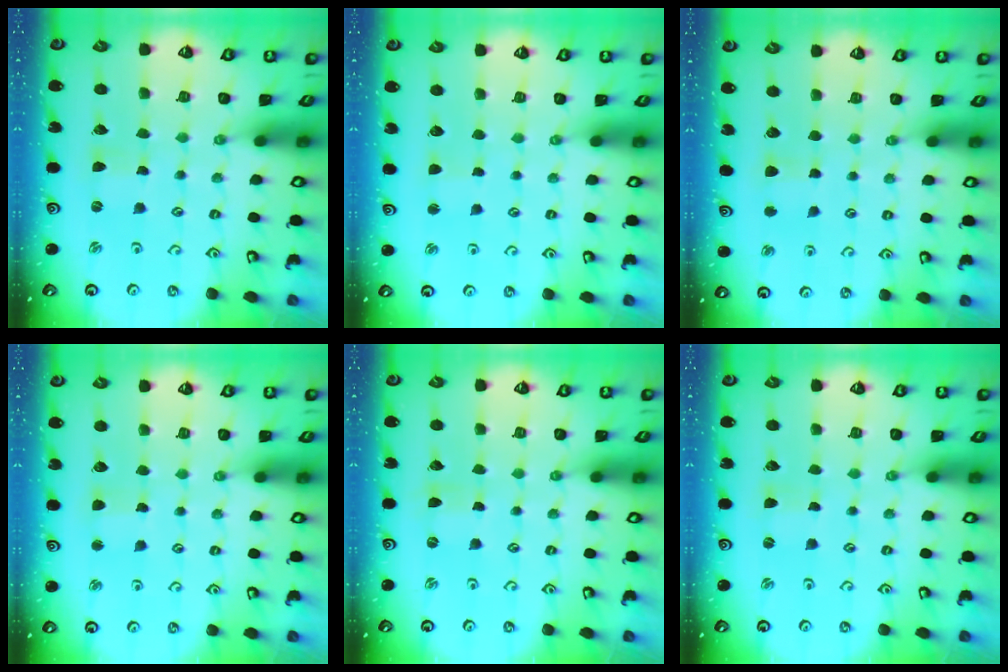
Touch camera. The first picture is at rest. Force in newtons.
{"total": 1.8, "press": 1.8, "slide": 0.2}
{"total": 2.8, "press": 2.8, "slide": 0.5}
{"total": 2.7, "press": 2.7, "slide": 0.3}
{"total": 0.0}
{"total": 0.0}